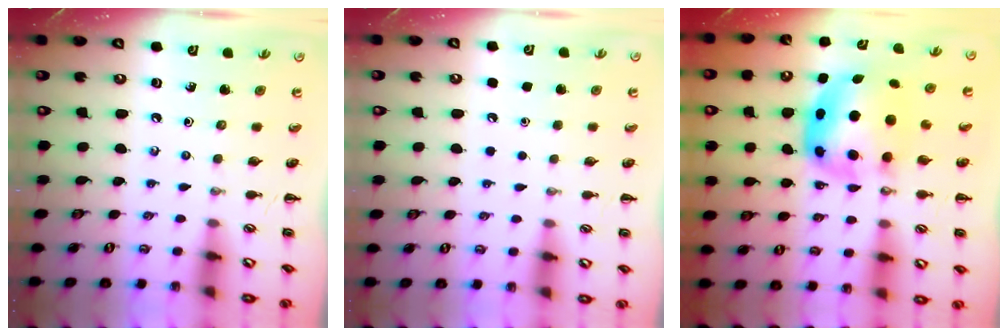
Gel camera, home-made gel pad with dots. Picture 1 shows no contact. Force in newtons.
{"total": 1.6, "press": 1.6, "slide": 0.1}
{"total": 7.5, "press": 7.3, "slide": 1.5}